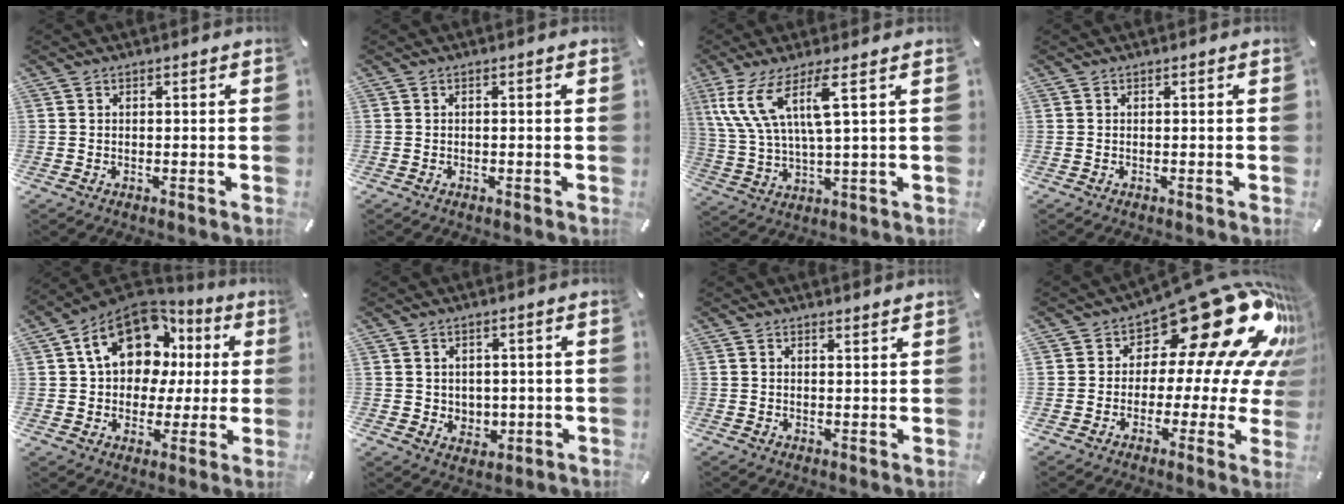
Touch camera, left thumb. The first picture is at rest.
{"total": 0.6, "force": [-0.3, 0.1, 0.6], "torque": [-0.010, -0.003, -0.003]}
{"total": 11.1, "force": [5.0, 2.7, 9.5], "torque": [-0.209, 0.000, 0.088]}
{"total": 0.0}
{"total": 16.6, "force": [6.7, 12.1, 9.2], "torque": [-0.168, -0.022, 0.126]}
{"total": 3.7, "force": [0.9, 3.5, 0.2], "torque": [0.010, -0.007, 0.013]}
{"total": 1.2, "force": [1.2, 0.0, 0.0], "torque": [-0.001, -0.004, 0.023]}
{"total": 24.6, "force": [13.2, 11.1, 17.6], "torque": [-0.225, -0.113, 0.229]}